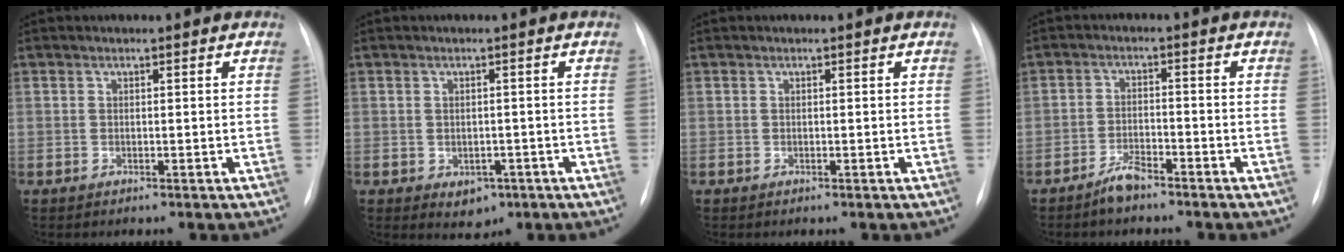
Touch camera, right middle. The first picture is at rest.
{"total": 3.1, "force": [-1.3, 2.3, 1.6], "torque": [-0.016, 0.001, -0.005]}
{"total": 0.0}
{"total": 3.3, "force": [-2.8, 0.8, 1.5], "torque": [-0.032, 0.000, -0.052]}